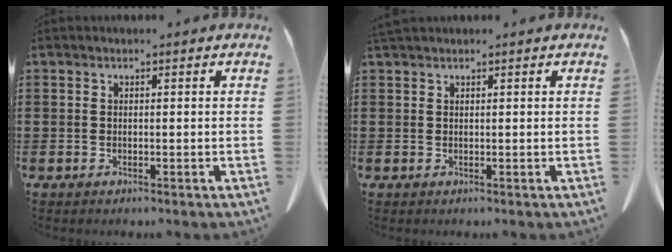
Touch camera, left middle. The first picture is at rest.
{"total": 0.9, "force": [0.8, 0.1, 0.3], "torque": [-0.008, -0.001, 0.016]}